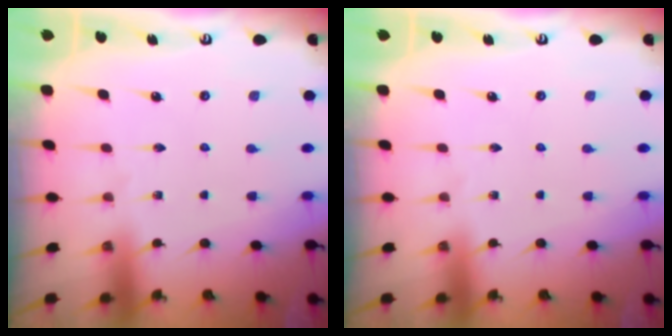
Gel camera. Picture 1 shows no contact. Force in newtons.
{"total": 0.0}